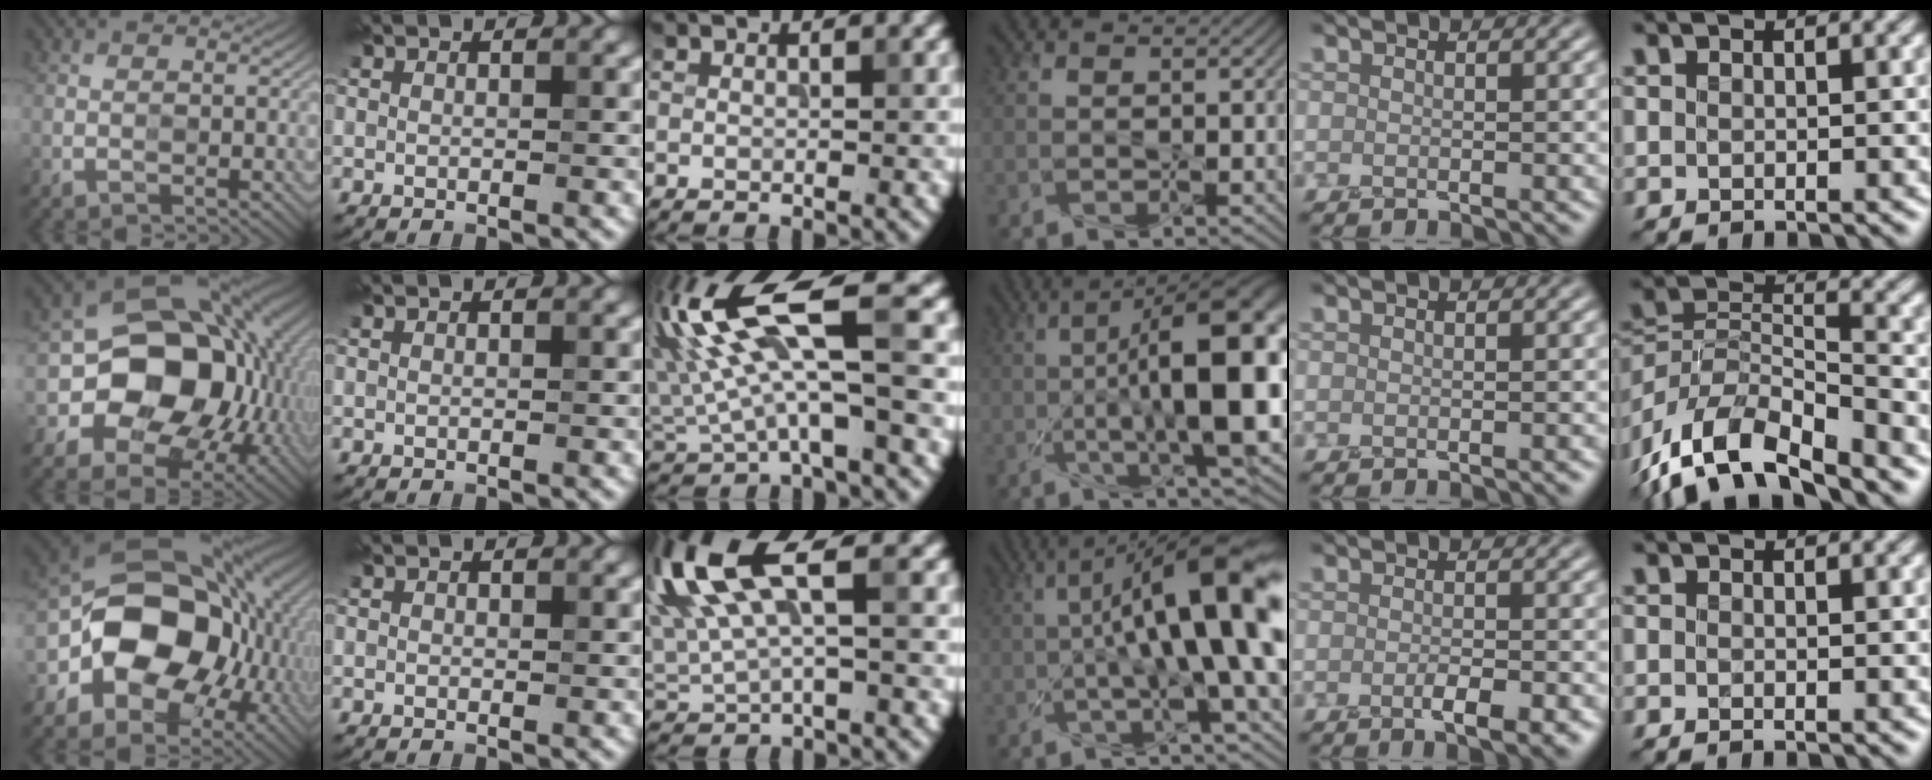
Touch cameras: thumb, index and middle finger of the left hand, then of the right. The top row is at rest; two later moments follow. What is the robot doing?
{"motion": "screw", "object": "medicine bottle"}